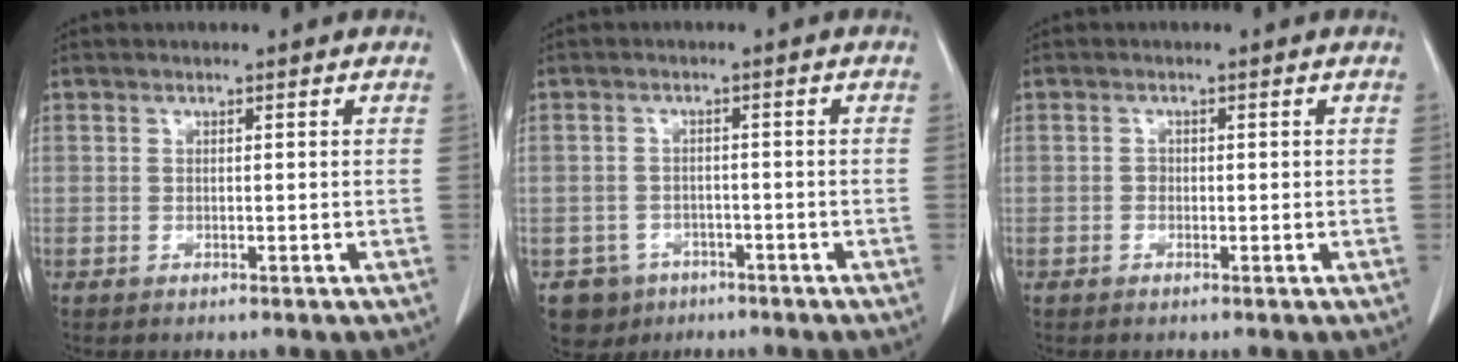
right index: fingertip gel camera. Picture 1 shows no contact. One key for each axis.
{"total": 4.8, "fx": -2.8, "fy": 3.8, "fz": 0.1, "tx": -0.002, "ty": 0.009, "tz": -0.041}
{"total": 0.7, "fx": -0.1, "fy": 0.7, "fz": 0.3, "tx": 0.000, "ty": 0.003, "tz": -0.003}